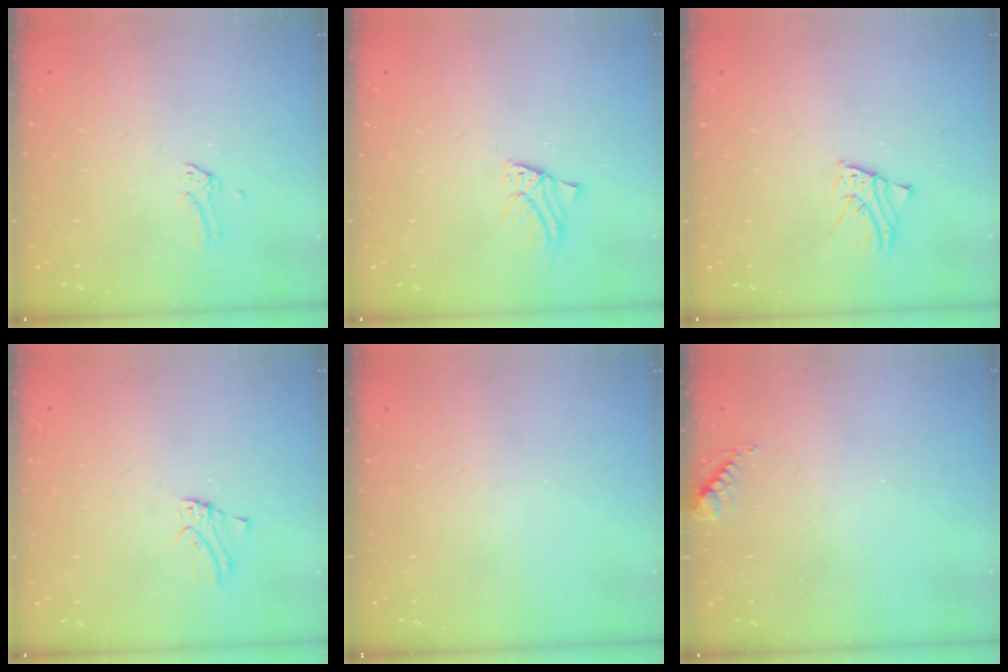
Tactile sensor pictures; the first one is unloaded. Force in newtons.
{"total": 1.7, "press": 1.7, "slide": 0.2}
{"total": 2.6, "press": 2.6, "slide": 0.1}
{"total": 0.0}
{"total": 0.0}
{"total": 4.6, "press": 4.6, "slide": 0.5}